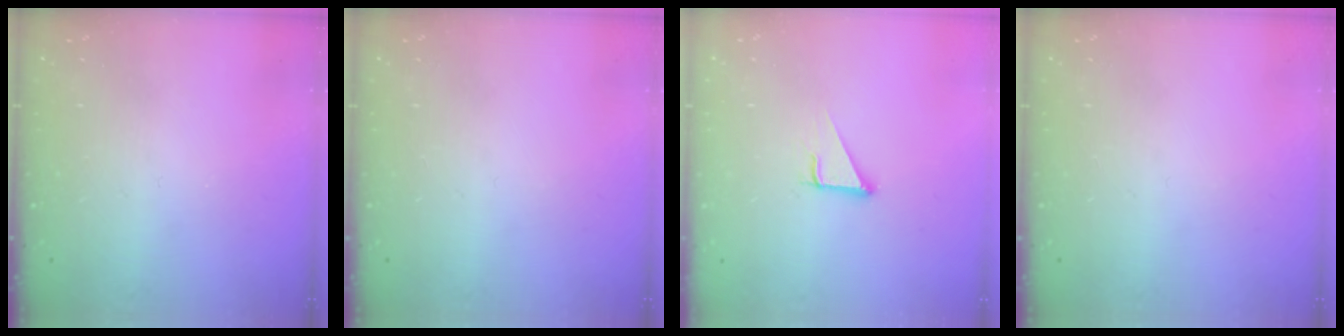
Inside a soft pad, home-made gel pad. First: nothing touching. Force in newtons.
{"total": 0.0}
{"total": 2.9, "press": 2.9, "slide": 0.1}
{"total": 0.0}